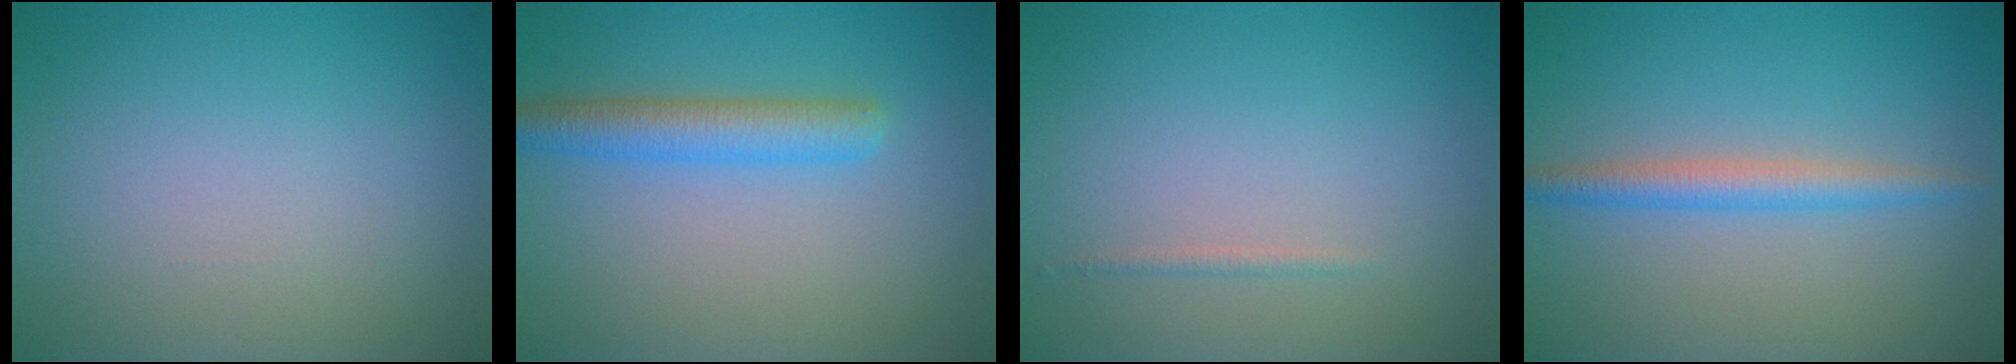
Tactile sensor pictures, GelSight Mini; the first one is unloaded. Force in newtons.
{"total": 3.5, "press": 3.5, "slide": 0.1}
{"total": 0.6, "press": 0.6, "slide": 0.0}
{"total": 2.5, "press": 2.5, "slide": 0.1}